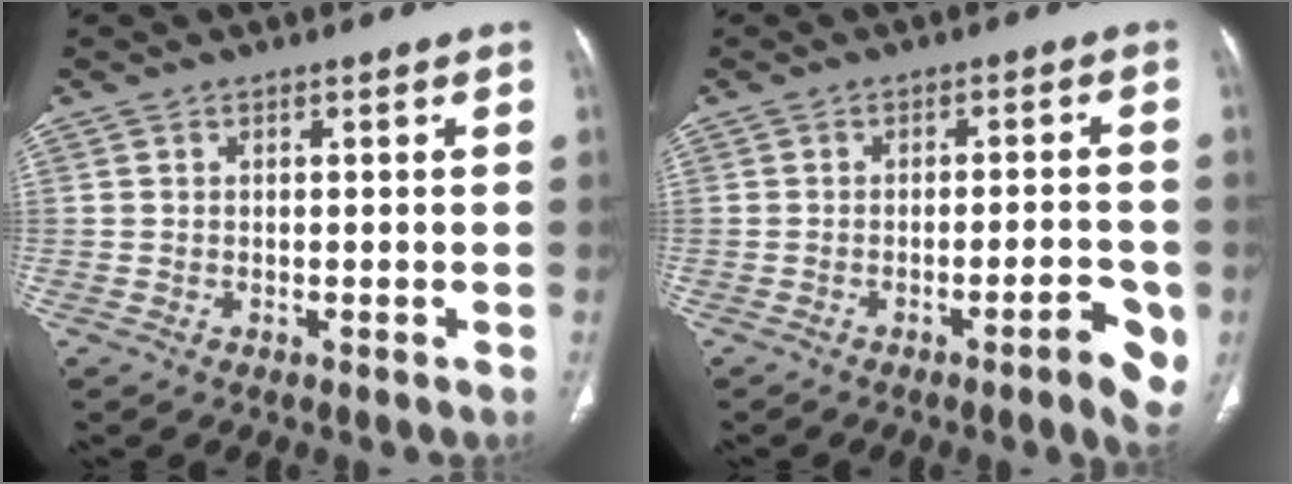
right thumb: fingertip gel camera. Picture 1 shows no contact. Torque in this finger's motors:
{"motor_torque": [-0.74, 0.08, -0.11, 0.08, 0.00]}